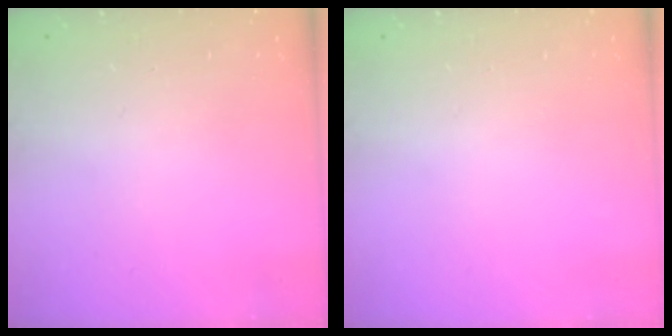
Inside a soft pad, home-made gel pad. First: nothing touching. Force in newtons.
{"total": 0.0}